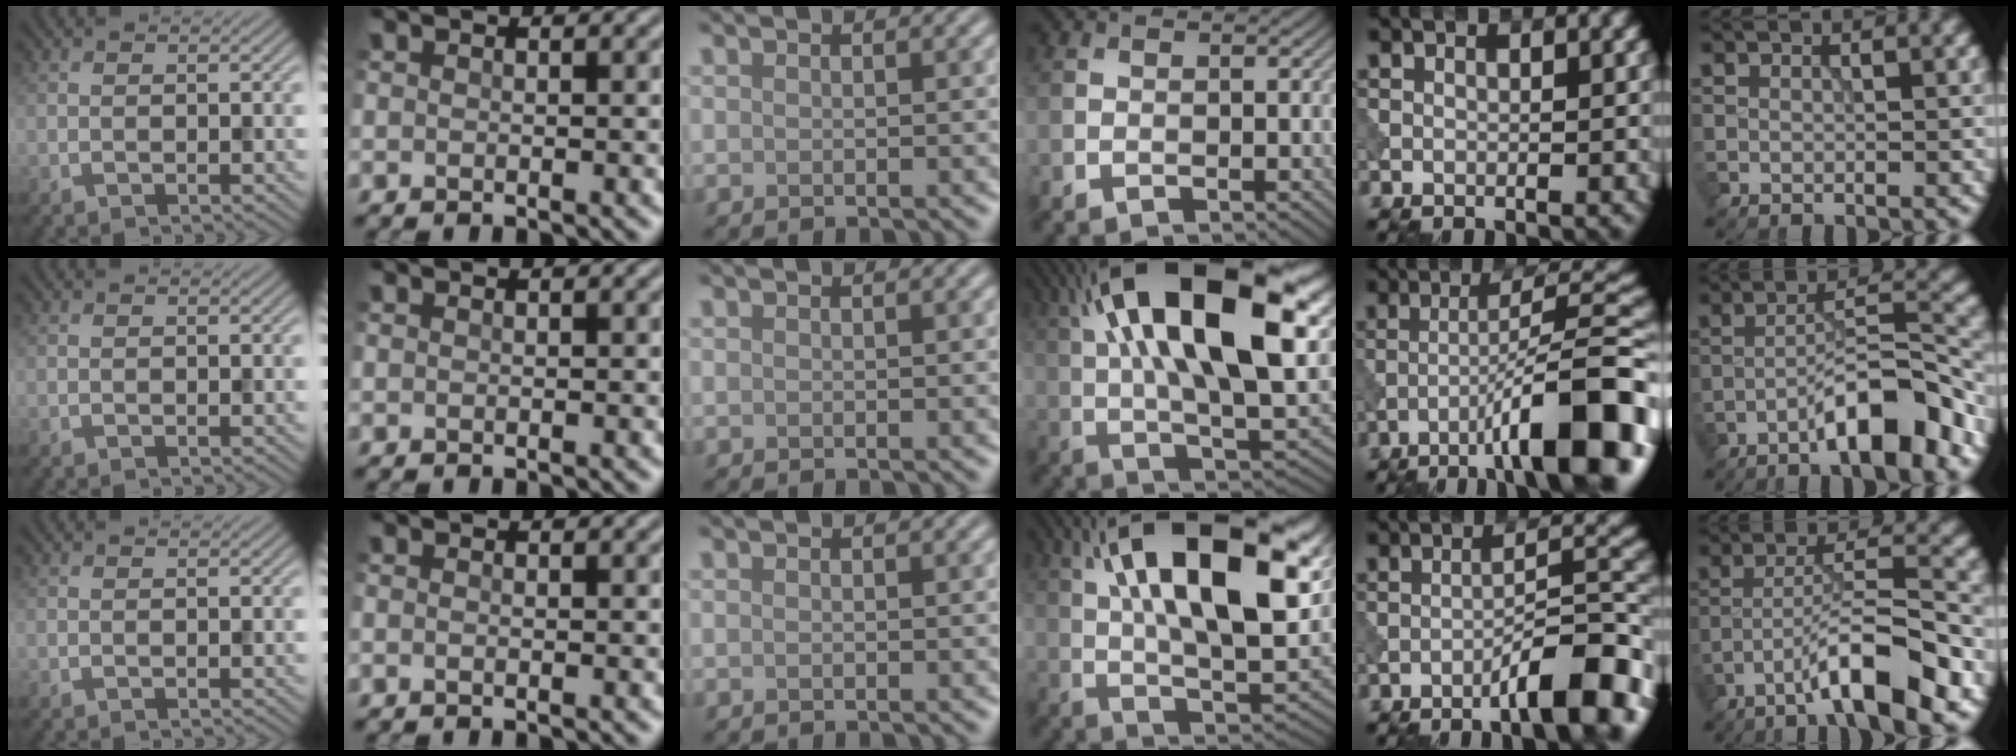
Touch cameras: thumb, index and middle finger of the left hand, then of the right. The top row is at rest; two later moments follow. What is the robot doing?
{"motion": "dispense", "object": "syringe"}